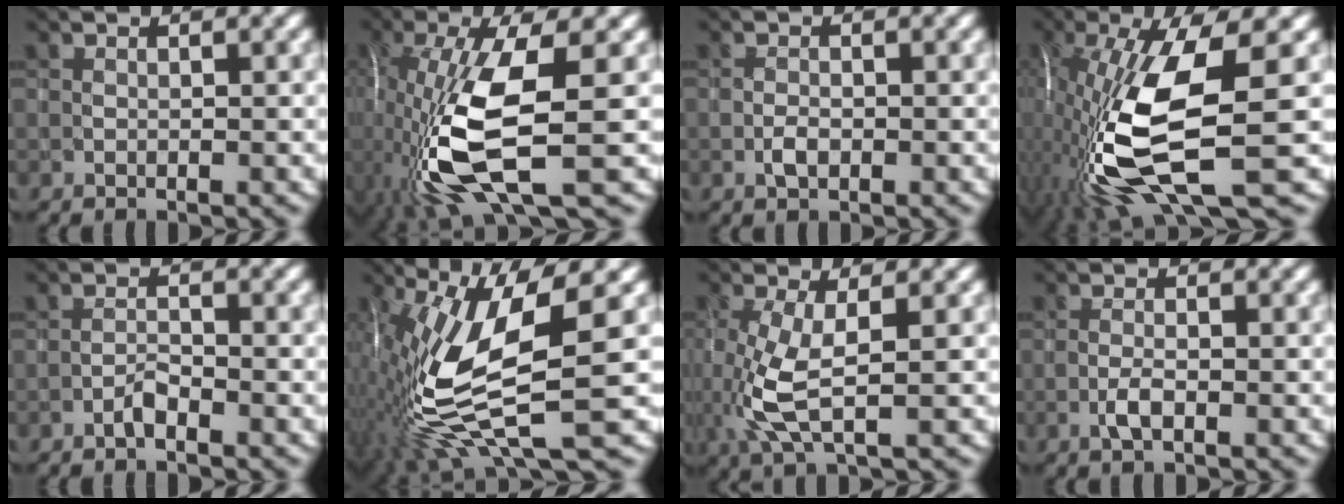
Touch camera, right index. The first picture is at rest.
{"total": 11.2, "force": [-3.0, 3.5, 10.2], "torque": [-0.231, -0.018, -0.055]}
{"total": 1.4, "force": [-0.4, 0.7, 1.1], "torque": [-0.021, 0.000, -0.010]}
{"total": 13.4, "force": [-2.4, 4.3, 12.5], "torque": [-0.273, -0.019, -0.037]}
{"total": 1.3, "force": [-1.0, 0.3, 0.8], "torque": [-0.015, 0.004, -0.021]}
{"total": 12.3, "force": [-0.4, 3.6, 11.8], "torque": [-0.258, -0.018, -0.001]}
{"total": 5.1, "force": [-0.2, 1.8, 4.7], "torque": [-0.123, -0.012, -0.003]}
{"total": 1.7, "force": [-0.7, 0.5, 1.5], "torque": [-0.033, 0.000, -0.017]}